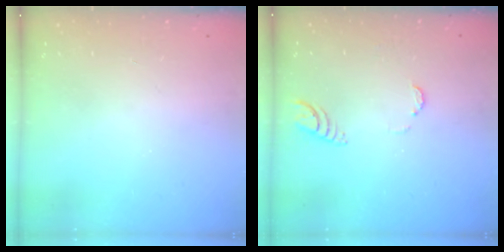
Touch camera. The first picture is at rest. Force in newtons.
{"total": 3.1, "press": 3.1, "slide": 0.3}